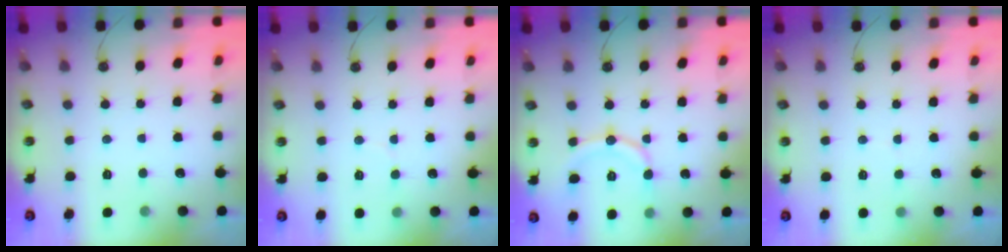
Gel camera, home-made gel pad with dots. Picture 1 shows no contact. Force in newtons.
{"total": 2.9, "press": 2.9, "slide": 0.3}
{"total": 10.6, "press": 10.6, "slide": 0.7}
{"total": 2.2, "press": 2.1, "slide": 0.8}